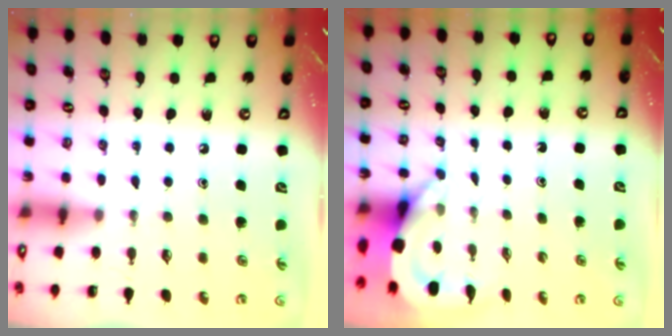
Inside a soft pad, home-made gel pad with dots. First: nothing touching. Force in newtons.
{"total": 3.5, "press": 3.5, "slide": 0.2}